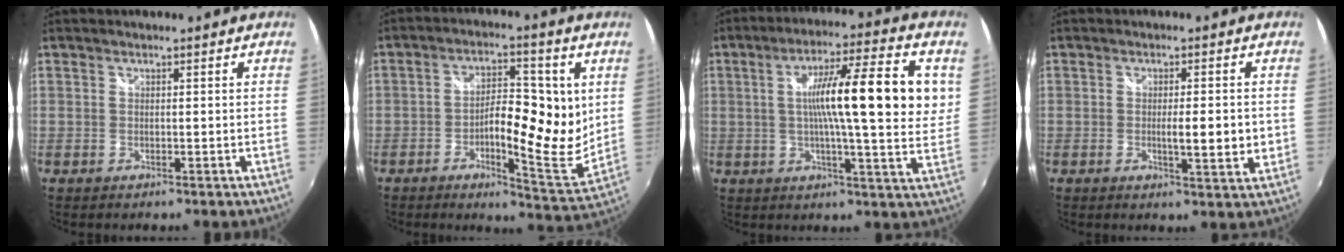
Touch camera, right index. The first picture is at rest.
{"total": 13.1, "force": [0.8, 4.7, 12.2], "torque": [-0.193, -0.006, 0.006]}
{"total": 17.5, "force": [3.2, 1.8, 17.1], "torque": [-0.266, 0.017, 0.039]}
{"total": 5.8, "force": [-0.4, 0.8, 5.7], "torque": [-0.090, -0.012, -0.003]}